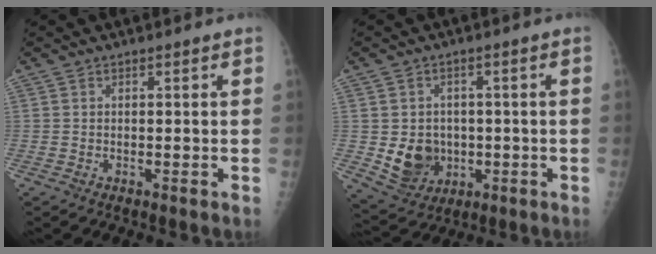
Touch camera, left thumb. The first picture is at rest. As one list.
[{"total": 8.6, "force": [-1.0, 7.4, 4.1], "torque": [-0.033, 0.000, -0.002]}]